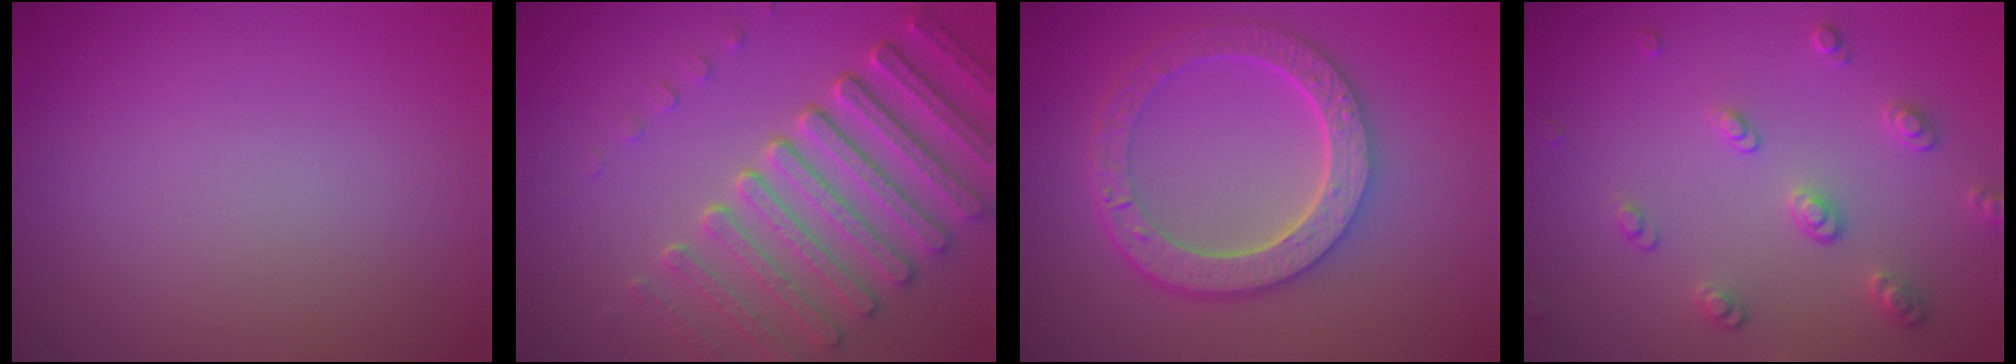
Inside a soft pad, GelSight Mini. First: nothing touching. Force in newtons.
{"total": 7.5, "press": 5.7, "slide": 5.0}
{"total": 6.4, "press": 4.9, "slide": 4.1}
{"total": 2.6, "press": 2.5, "slide": 0.8}